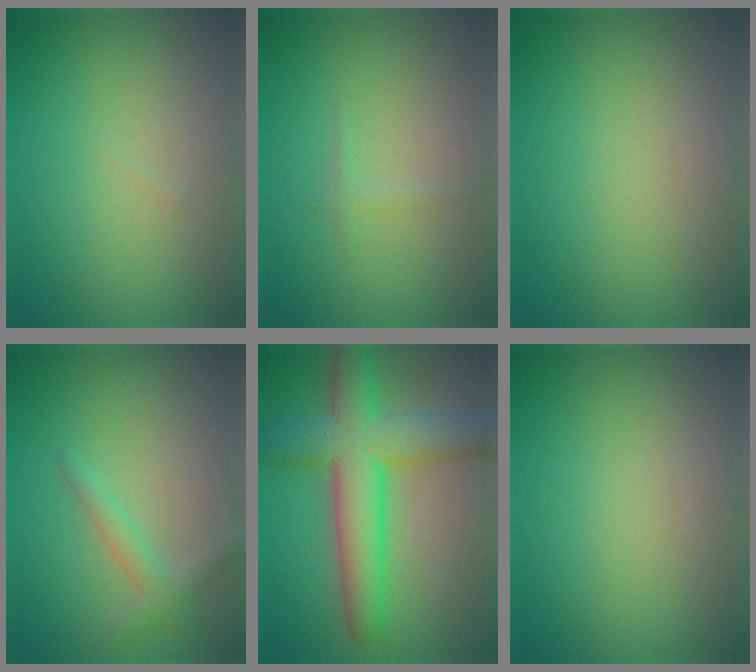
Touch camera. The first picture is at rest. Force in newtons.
{"total": 0.6, "press": 0.6, "slide": 0.0}
{"total": 0.0}
{"total": 1.9, "press": 1.9, "slide": 0.1}
{"total": 9.2, "press": 9.2, "slide": 0.3}
{"total": 0.0}